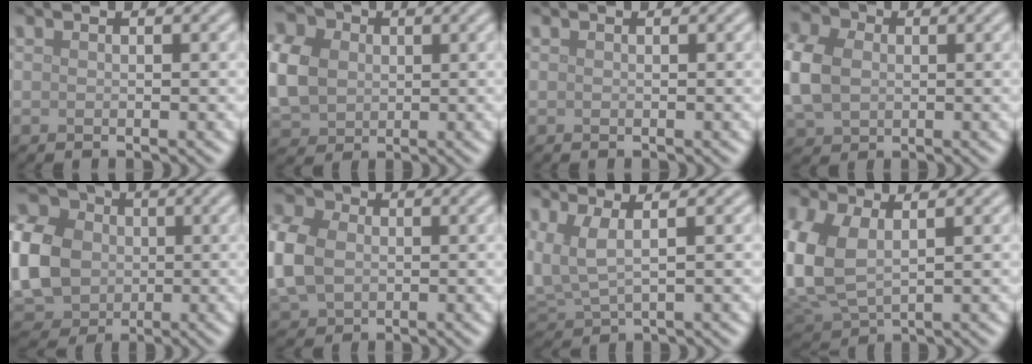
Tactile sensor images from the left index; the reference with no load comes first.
{"total": 9.0, "force": [0.9, 7.3, 5.1], "torque": [-0.124, 0.018, 0.004]}
{"total": 0.0}
{"total": 7.2, "force": [0.5, 5.7, 4.5], "torque": [-0.138, 0.012, 0.008]}
{"total": 11.1, "force": [0.0, 9.1, 6.4], "torque": [-0.163, 0.001, -0.004]}
{"total": 8.1, "force": [0.1, 6.3, 5.0], "torque": [-0.144, 0.010, -0.002]}
{"total": 3.0, "force": [0.9, 1.2, 2.6], "torque": [-0.067, -0.003, 0.018]}
{"total": 6.9, "force": [1.2, 4.2, 5.4], "torque": [-0.154, -0.002, 0.025]}